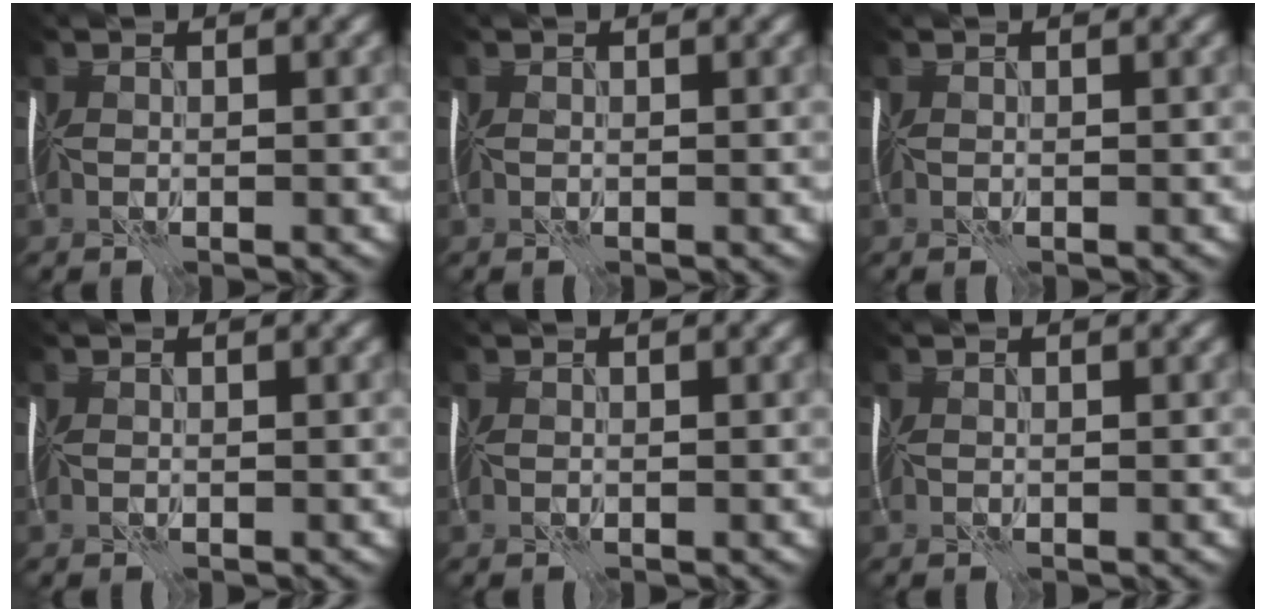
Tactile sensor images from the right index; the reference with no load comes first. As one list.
[{"total": 0.0}, {"total": 0.0}, {"total": 0.0}, {"total": 0.0}, {"total": 0.0}]